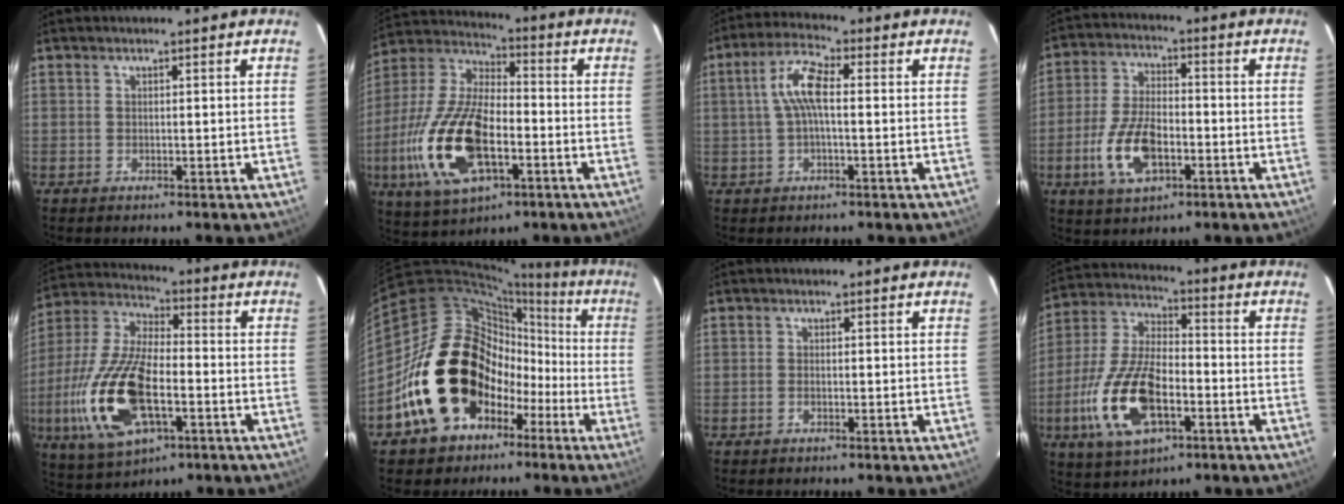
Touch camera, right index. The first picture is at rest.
{"total": 20.9, "force": [-6.3, 9.8, 17.3], "torque": [-0.380, -0.014, -0.113]}
{"total": 7.0, "force": [0.4, 2.1, 6.7], "torque": [-0.139, 0.018, 0.006]}
{"total": 11.9, "force": [-4.2, 6.0, 9.4], "torque": [-0.201, -0.001, -0.074]}
{"total": 20.6, "force": [-5.8, 9.4, 17.3], "torque": [-0.385, -0.016, -0.104]}
{"total": 20.6, "force": [-5.8, 16.5, 10.8], "torque": [-0.215, 0.036, -0.072]}
{"total": 1.0, "force": [-0.6, 0.6, 0.6], "torque": [-0.013, 0.001, -0.011]}
{"total": 17.8, "force": [-6.3, 8.4, 14.4], "torque": [-0.317, -0.007, -0.113]}